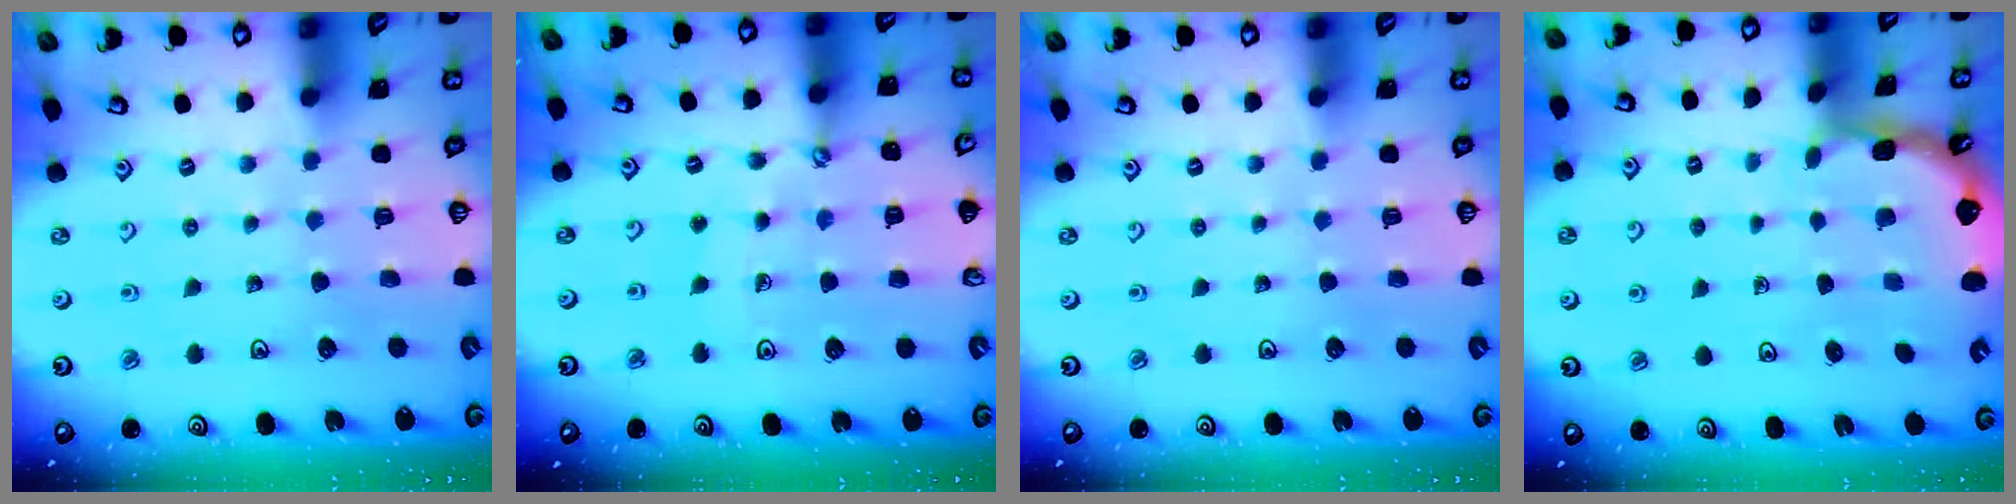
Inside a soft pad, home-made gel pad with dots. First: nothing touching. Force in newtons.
{"total": 3.6, "press": 3.3, "slide": 1.3}
{"total": 0.0}
{"total": 1.7, "press": 1.7, "slide": 0.2}